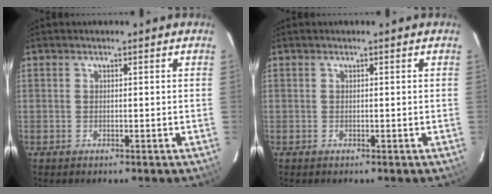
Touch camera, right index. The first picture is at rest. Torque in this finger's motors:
{"motor_torque": [0.01, 0.01, 0.01, 0.00]}